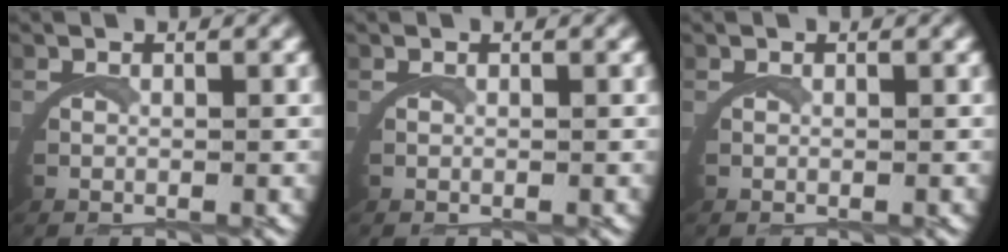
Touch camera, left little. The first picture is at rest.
{"total": 0.0}
{"total": 0.0}